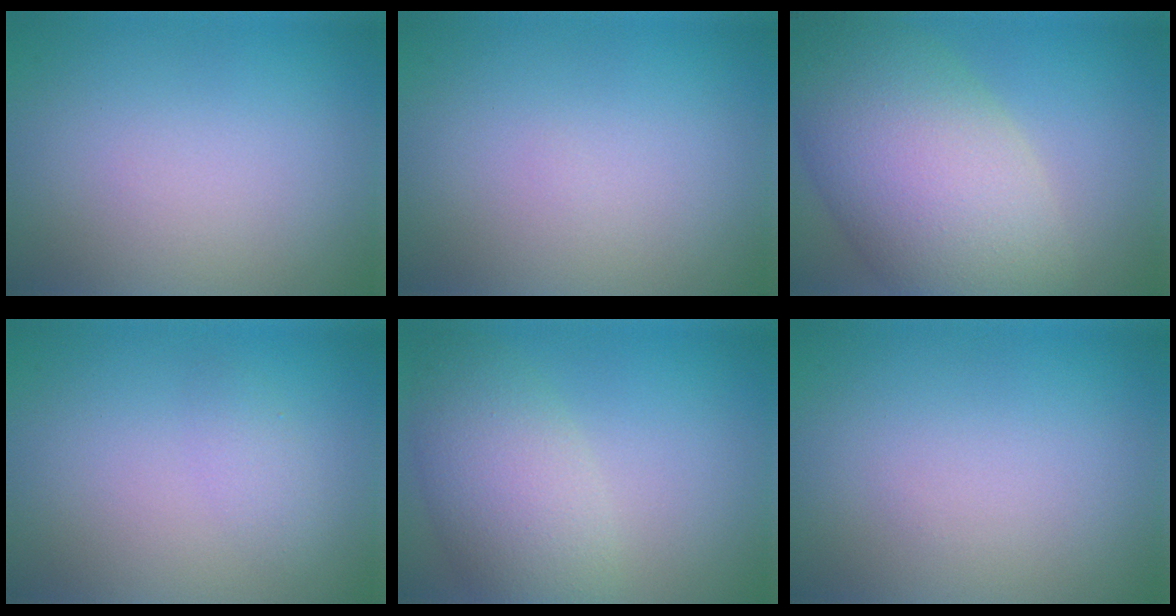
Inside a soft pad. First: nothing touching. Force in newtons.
{"total": 0.0}
{"total": 11.5, "press": 11.5, "slide": 0.4}
{"total": 1.2, "press": 1.2, "slide": 0.0}
{"total": 5.5, "press": 5.5, "slide": 0.3}
{"total": 0.0}